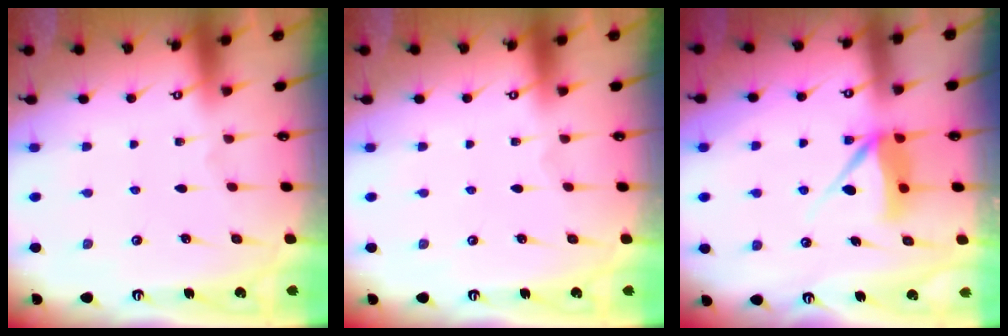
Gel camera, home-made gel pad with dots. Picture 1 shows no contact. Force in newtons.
{"total": 0.0}
{"total": 7.4, "press": 7.4, "slide": 0.8}